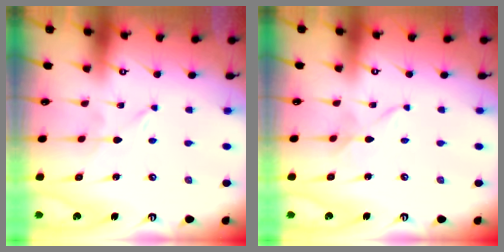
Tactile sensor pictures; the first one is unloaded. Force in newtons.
{"total": 2.1, "press": 2.1, "slide": 0.3}